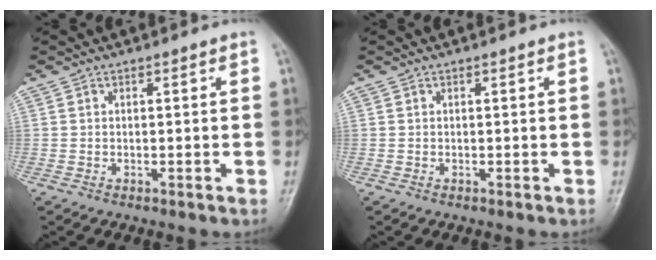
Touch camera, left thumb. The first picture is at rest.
{"total": 0.0}